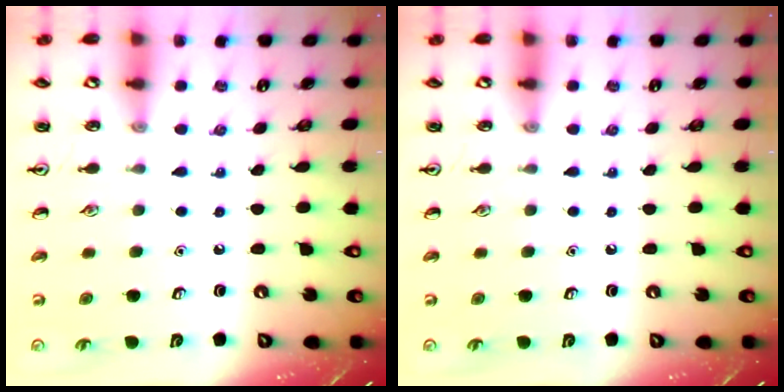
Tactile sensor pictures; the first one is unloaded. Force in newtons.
{"total": 0.0}